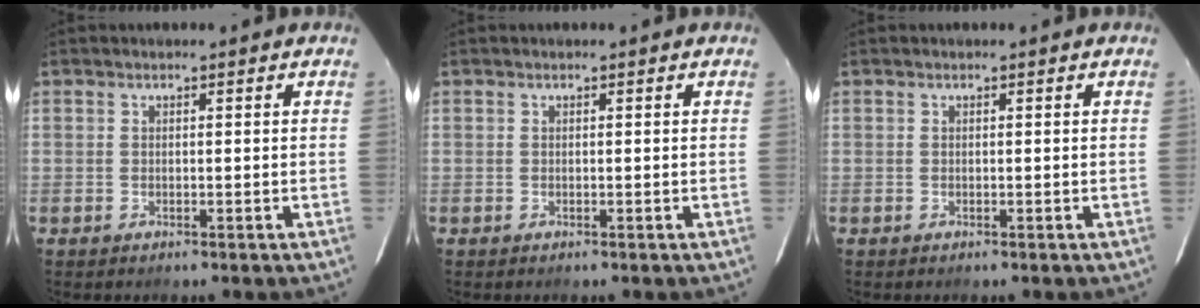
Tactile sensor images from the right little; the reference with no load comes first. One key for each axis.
{"total": 0.0}
{"total": 0.0}